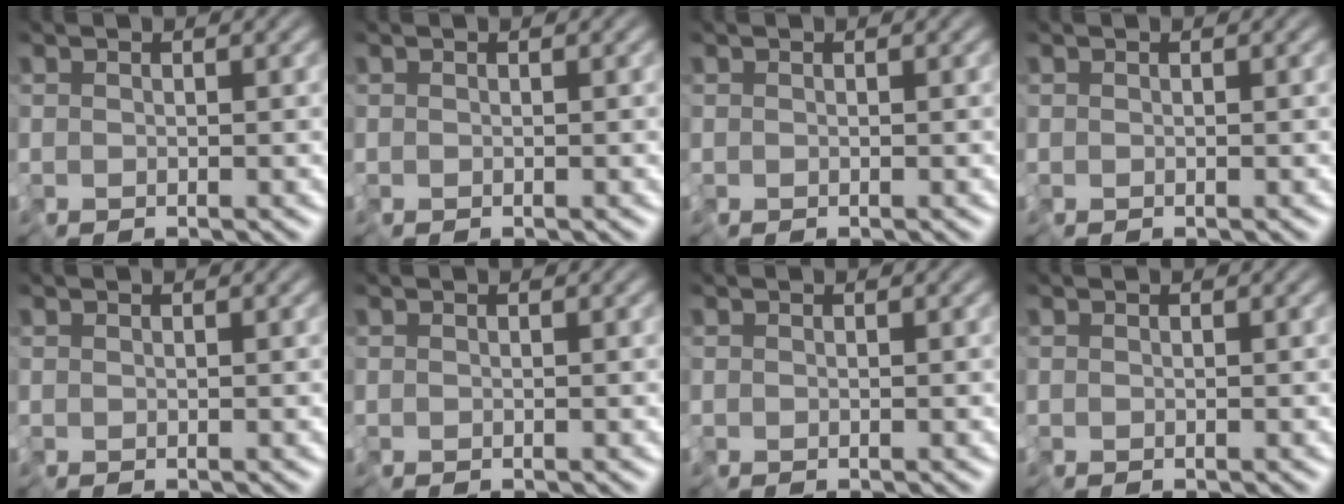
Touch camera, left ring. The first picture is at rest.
{"total": 0.0}
{"total": 0.0}
{"total": 0.0}
{"total": 0.0}
{"total": 0.0}
{"total": 0.0}
{"total": 0.0}